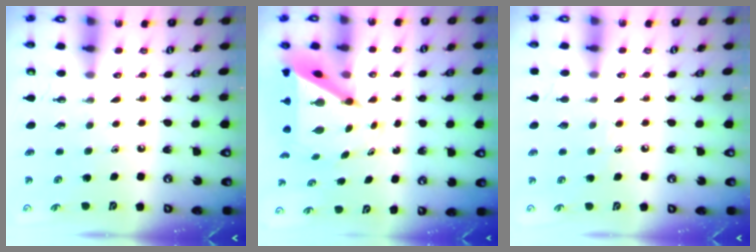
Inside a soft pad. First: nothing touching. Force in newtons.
{"total": 7.0, "press": 7.0, "slide": 0.7}
{"total": 5.9, "press": 5.9, "slide": 0.6}